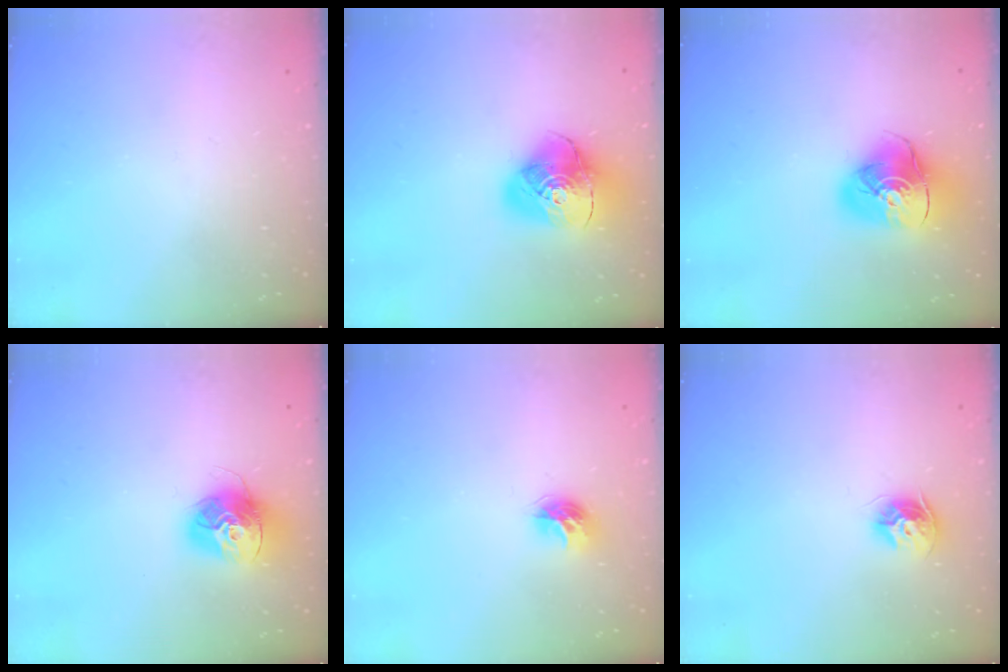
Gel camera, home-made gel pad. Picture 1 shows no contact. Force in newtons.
{"total": 15.3, "press": 15.2, "slide": 1.8}
{"total": 16.1, "press": 16.0, "slide": 2.1}
{"total": 14.5, "press": 14.4, "slide": 1.4}
{"total": 8.6, "press": 8.6, "slide": 0.0}
{"total": 8.5, "press": 8.5, "slide": 0.4}